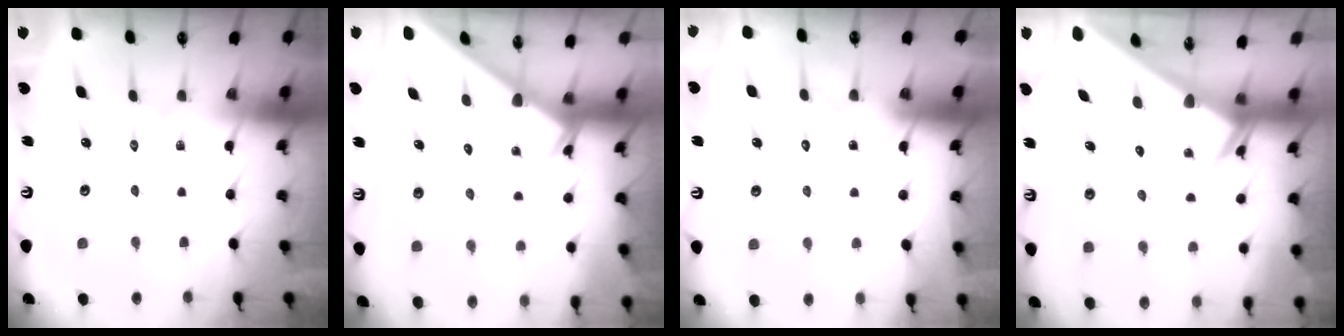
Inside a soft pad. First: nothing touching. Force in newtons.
{"total": 3.0, "press": 3.0, "slide": 0.4}
{"total": 3.6, "press": 3.6, "slide": 0.2}
{"total": 2.5, "press": 2.5, "slide": 0.1}